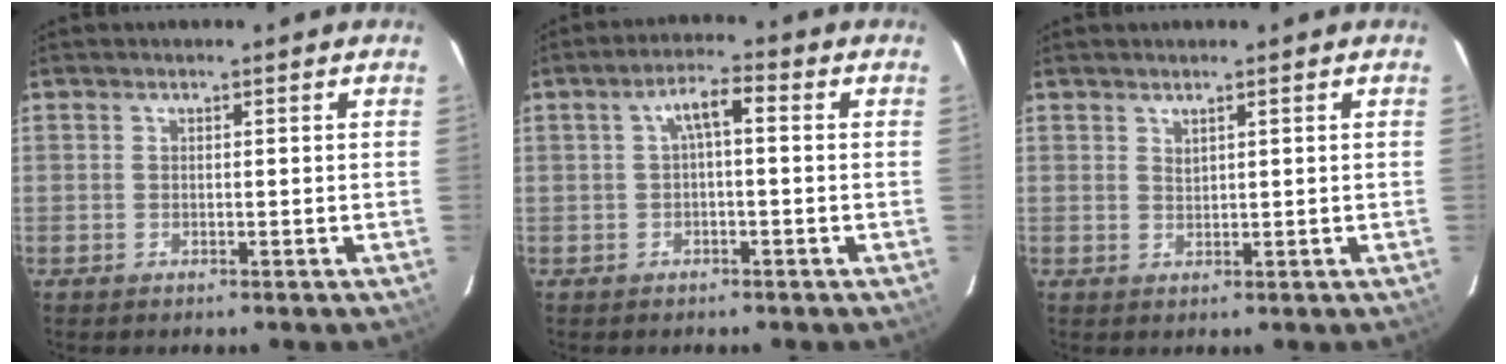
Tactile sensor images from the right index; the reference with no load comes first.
{"total": 4.0, "force": [0.0, 1.2, 3.8], "torque": [-0.072, 0.016, 0.005]}
{"total": 1.0, "force": [0.8, 0.3, 0.5], "torque": [-0.008, 0.002, 0.016]}